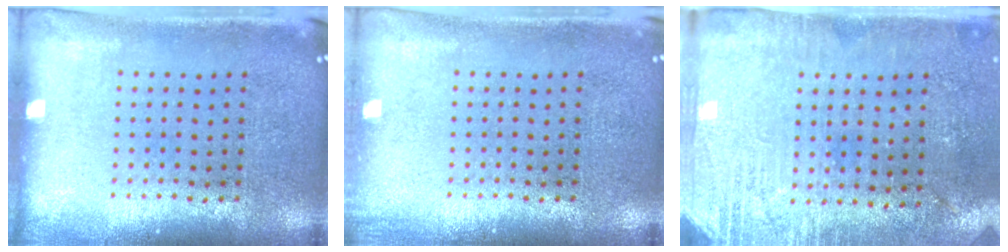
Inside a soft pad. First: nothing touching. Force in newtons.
{"total": 0.7, "press": 0.7, "slide": 0.0}
{"total": 2.8, "press": 2.5, "slide": 1.2}